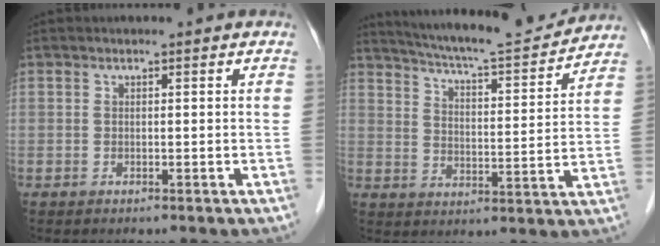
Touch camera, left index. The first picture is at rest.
{"total": 16.0, "force": [15.0, 0.9, 5.4], "torque": [-0.095, -0.010, 0.216]}